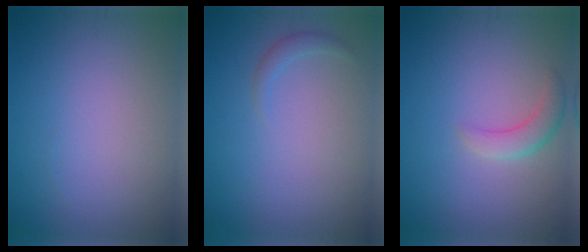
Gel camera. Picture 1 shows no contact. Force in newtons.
{"total": 1.0, "press": 1.0, "slide": 0.1}
{"total": 2.2, "press": 2.2, "slide": 0.1}